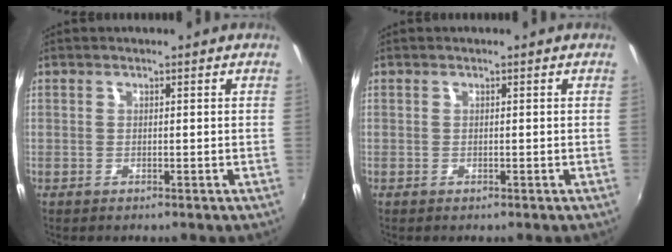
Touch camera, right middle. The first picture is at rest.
{"total": 0.0}